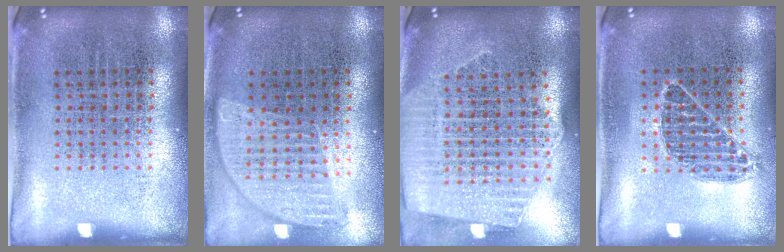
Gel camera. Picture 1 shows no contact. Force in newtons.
{"total": 1.0, "press": 1.0, "slide": 0.1}
{"total": 2.4, "press": 2.2, "slide": 1.2}
{"total": 0.7, "press": 0.7, "slide": 0.3}